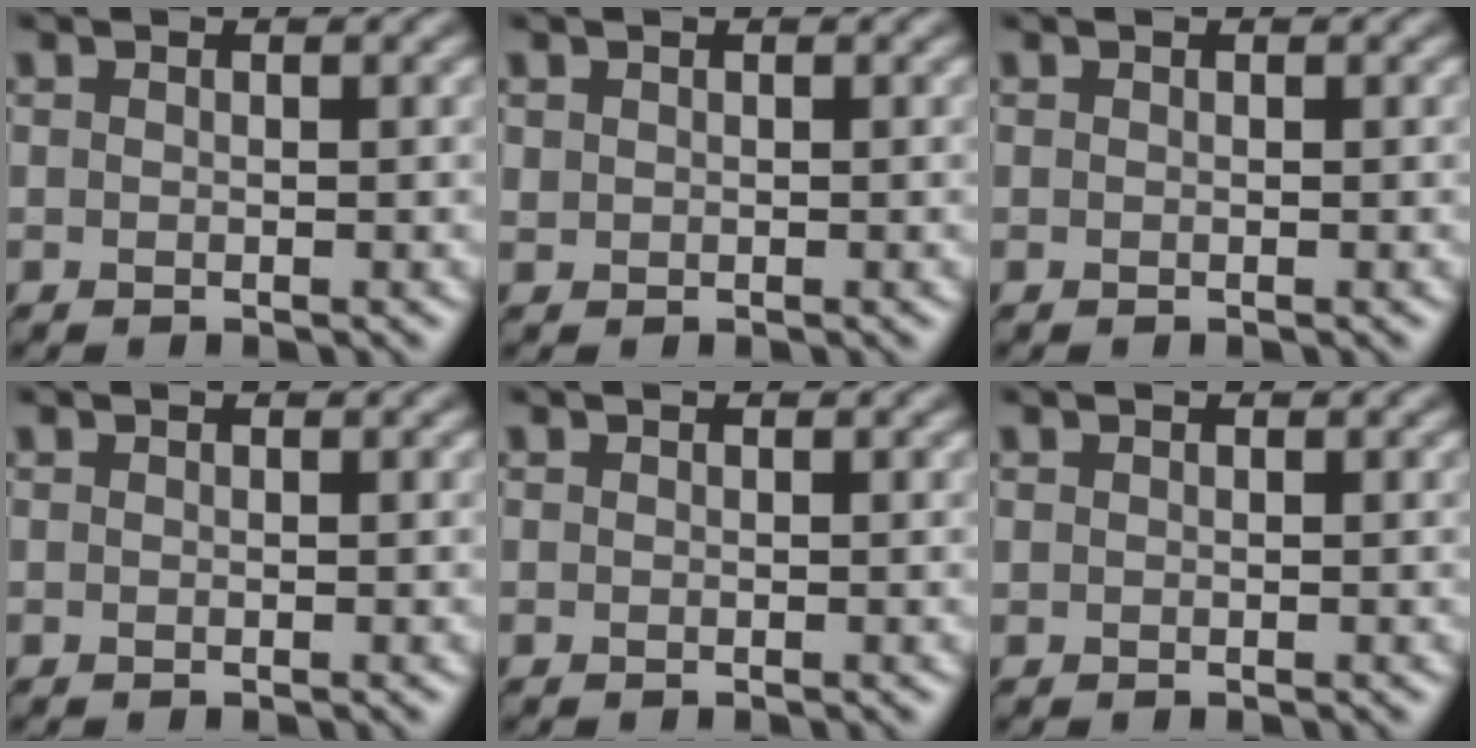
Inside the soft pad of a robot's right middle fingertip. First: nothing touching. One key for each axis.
{"total": 0.5, "fx": 0.3, "fy": 0.4, "fz": 0.1, "tx": 0.002, "ty": -0.002, "tz": 0.009}
{"total": 0.0}
{"total": 0.0}
{"total": 0.0}
{"total": 0.0}